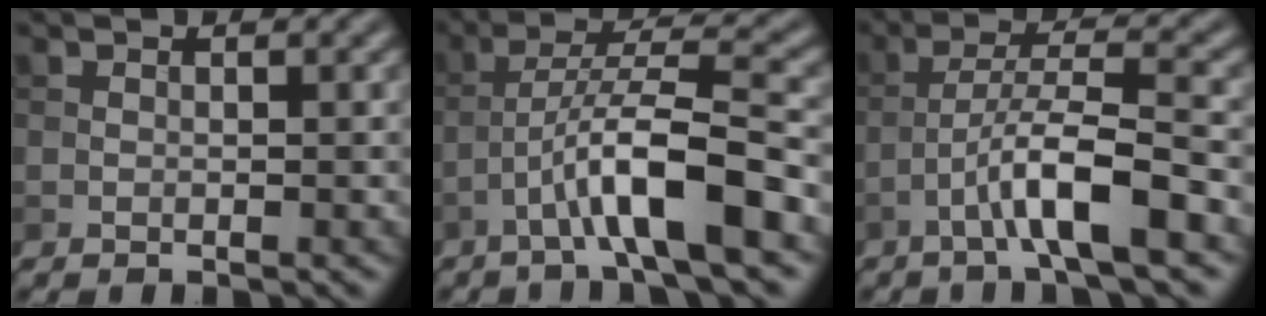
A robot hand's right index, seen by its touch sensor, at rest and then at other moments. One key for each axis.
{"total": 7.3, "fx": -3.4, "fy": 0.9, "fz": 6.4, "tx": -0.111, "ty": 0.021, "tz": -0.060}
{"total": 6.0, "fx": -3.0, "fy": 0.7, "fz": 5.2, "tx": -0.089, "ty": 0.017, "tz": -0.055}